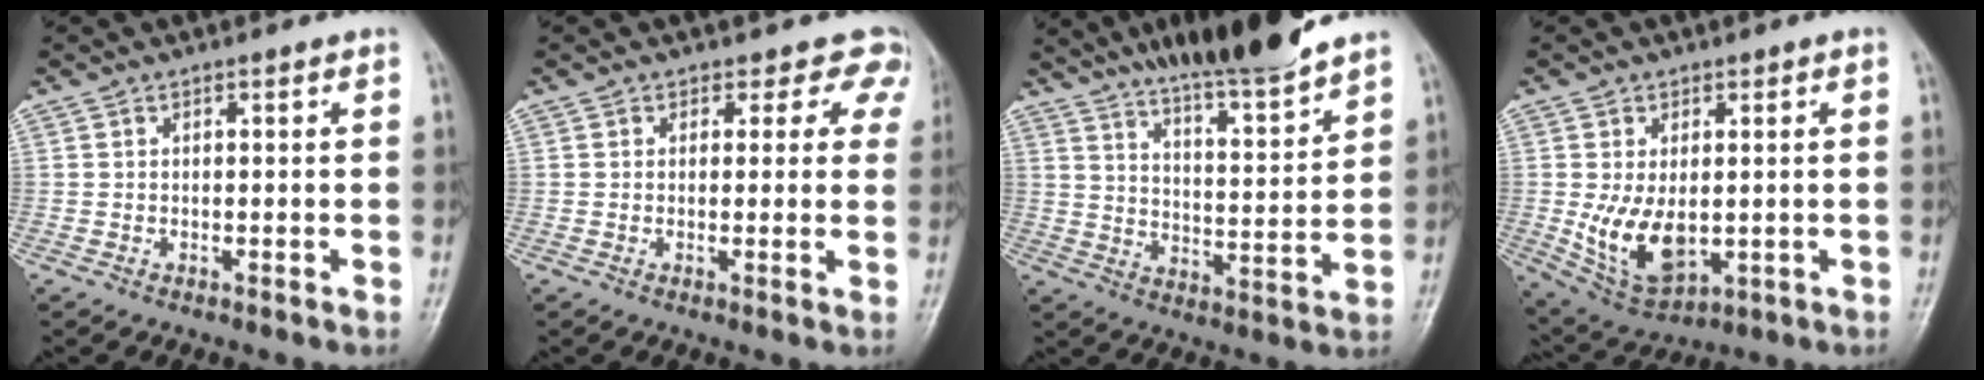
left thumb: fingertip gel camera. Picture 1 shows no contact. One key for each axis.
{"total": 5.7, "fx": 4.5, "fy": 3.4, "fz": -0.3, "tx": 0.056, "ty": -0.019, "tz": 0.020}
{"total": 15.2, "fx": 12.7, "fy": 1.4, "fz": 8.3, "tx": -0.113, "ty": -0.072, "tz": 0.207}
{"total": 10.3, "fx": -0.8, "fy": 6.4, "fz": 8.1, "tx": -0.129, "ty": -0.013, "tz": 0.007}